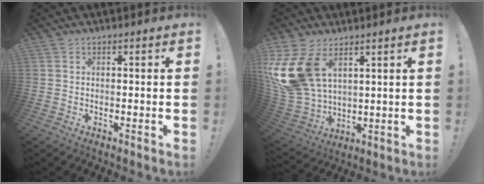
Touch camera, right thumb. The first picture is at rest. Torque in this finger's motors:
{"motor_torque": [2.24, 2.39, 1.01, 0.48, 0.20]}